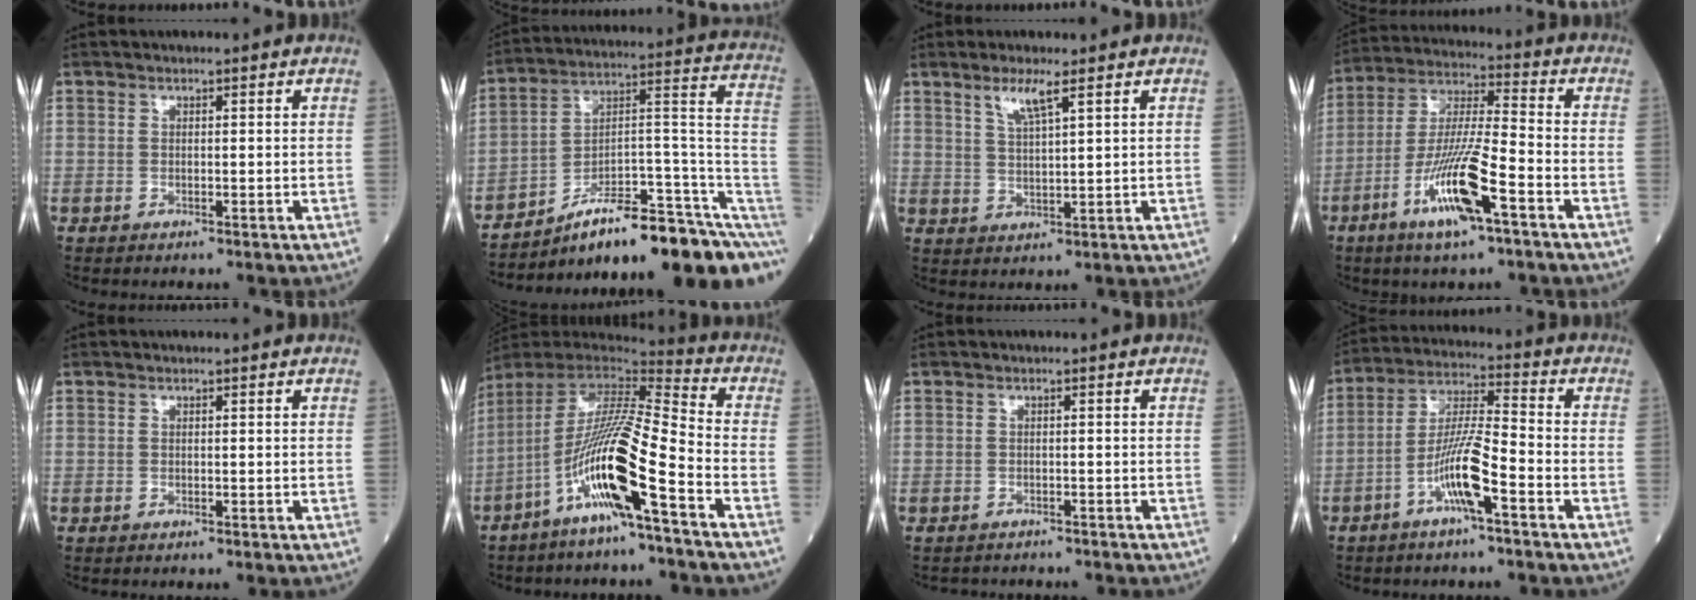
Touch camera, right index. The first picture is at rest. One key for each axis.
{"total": 18.9, "fx": -11.4, "fy": 3.0, "fz": 14.8, "tx": -0.149, "ty": 0.063, "tz": -0.173}
{"total": 4.2, "fx": 2.6, "fy": 0.0, "fz": 3.3, "tx": -0.067, "ty": -0.003, "tz": 0.053}
{"total": 13.2, "fx": -6.3, "fy": 1.1, "fz": 11.5, "tx": -0.228, "ty": -0.012, "tz": -0.118}
{"total": 0.0}
{"total": 15.9, "fx": -7.2, "fy": -0.1, "fz": 14.1, "tx": -0.279, "ty": -0.015, "tz": -0.143}
{"total": 1.4, "fx": -1.3, "fy": 0.7, "fz": 0.1, "tx": -0.009, "ty": 0.002, "tz": -0.018}
{"total": 9.0, "fx": -4.3, "fy": 0.5, "fz": 7.9, "tx": -0.156, "ty": 0.007, "tz": -0.084}